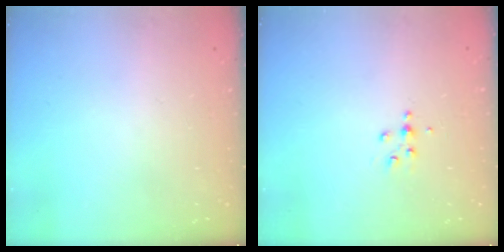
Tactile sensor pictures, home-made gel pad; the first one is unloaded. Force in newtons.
{"total": 3.8, "press": 3.7, "slide": 0.4}